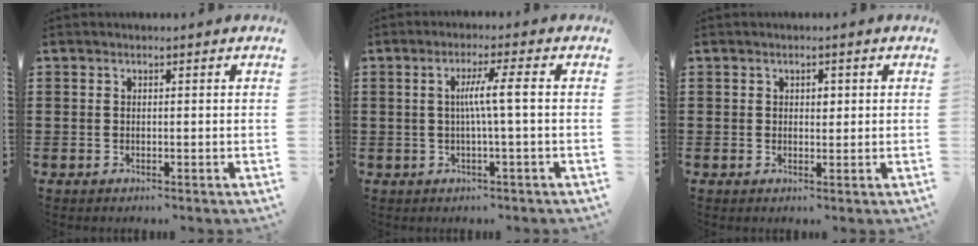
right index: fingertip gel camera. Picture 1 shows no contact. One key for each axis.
{"total": 4.6, "fx": -0.1, "fy": -0.3, "fz": 4.6, "tx": -0.086, "ty": -0.004, "tz": -0.008}
{"total": 1.1, "fx": 0.3, "fy": 0.8, "fz": 0.8, "tx": -0.007, "ty": 0.003, "tz": 0.004}